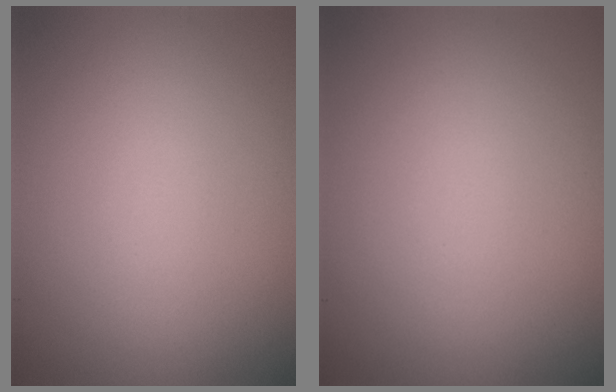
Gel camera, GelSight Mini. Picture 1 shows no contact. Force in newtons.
{"total": 0.0}